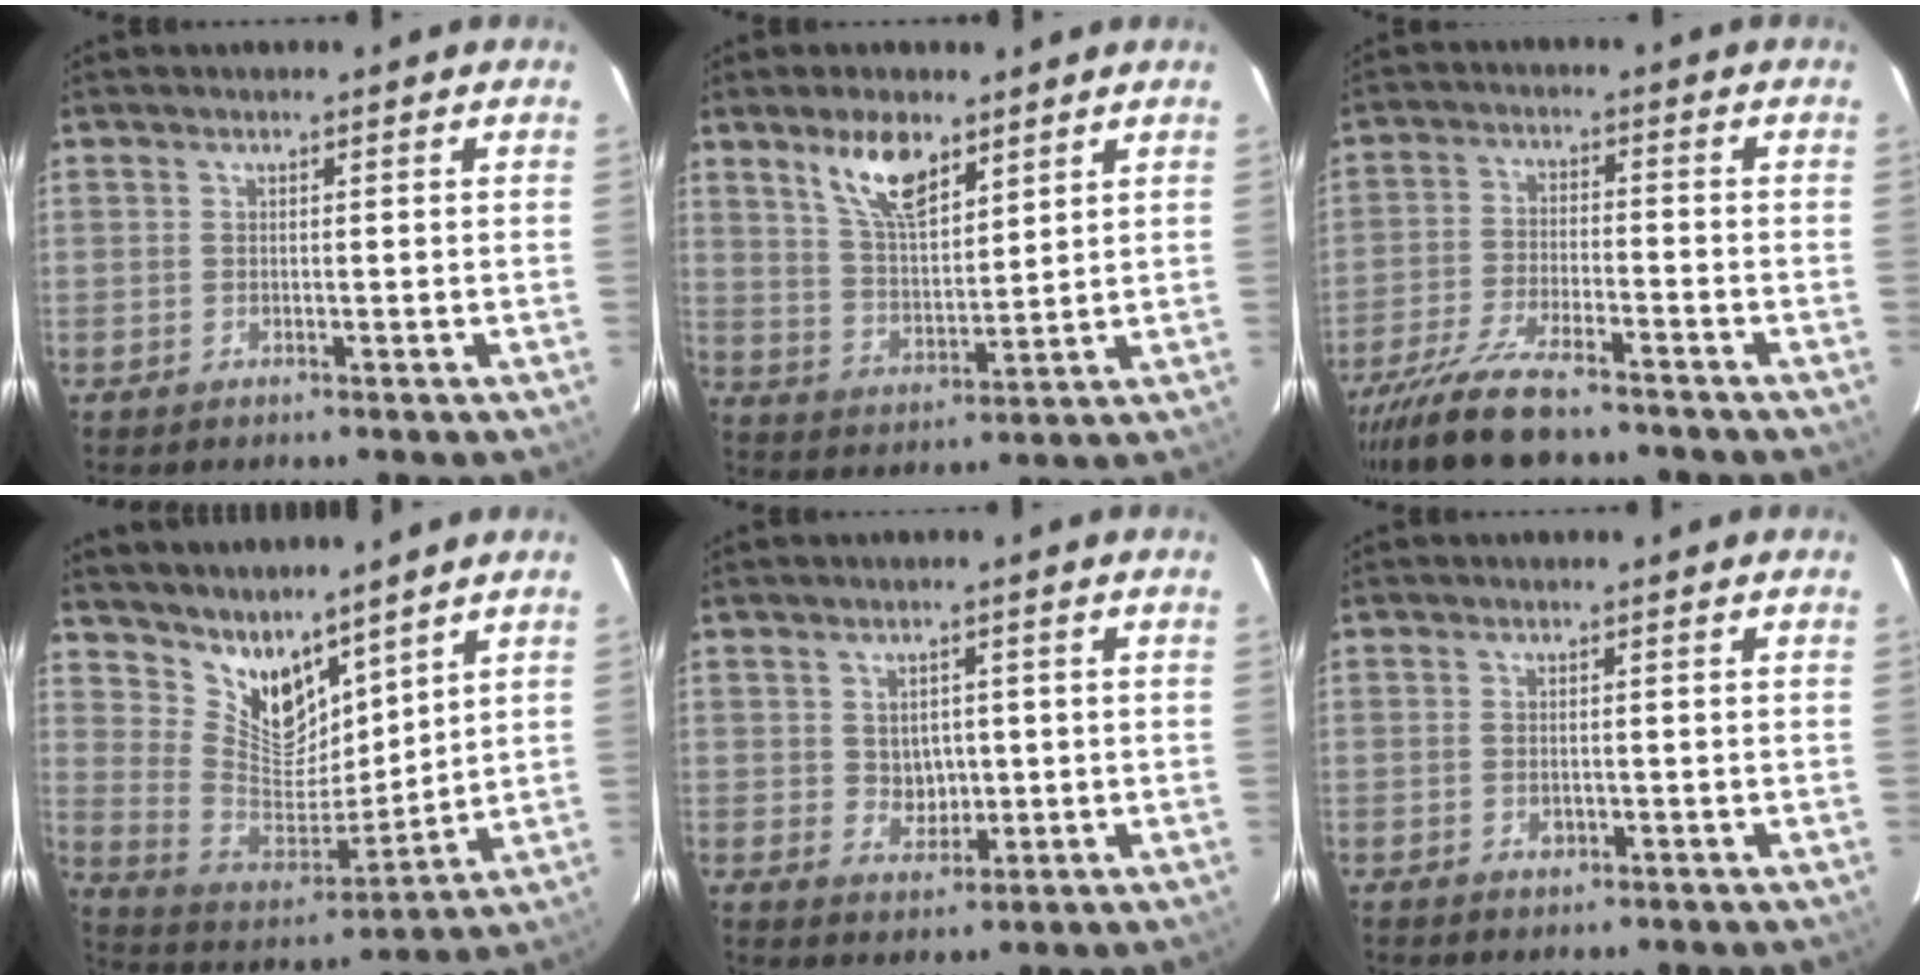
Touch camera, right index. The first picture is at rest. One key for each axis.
{"total": 10.0, "fx": 6.4, "fy": 4.1, "fz": 6.5, "tx": -0.113, "ty": 0.003, "tz": 0.127}
{"total": 13.8, "fx": -11.5, "fy": 3.3, "fz": 6.9, "tx": -0.157, "ty": -0.031, "tz": -0.203}
{"total": 12.7, "fx": 10.1, "fy": 5.7, "fz": 5.0, "tx": -0.102, "ty": -0.007, "tz": 0.206}
{"total": 4.2, "fx": 0.4, "fy": 3.7, "fz": 2.0, "tx": -0.030, "ty": 0.006, "tz": 0.015}
{"total": 1.3, "fx": -0.4, "fy": 1.0, "fz": 0.7, "tx": -0.009, "ty": 0.001, "tz": -0.005}